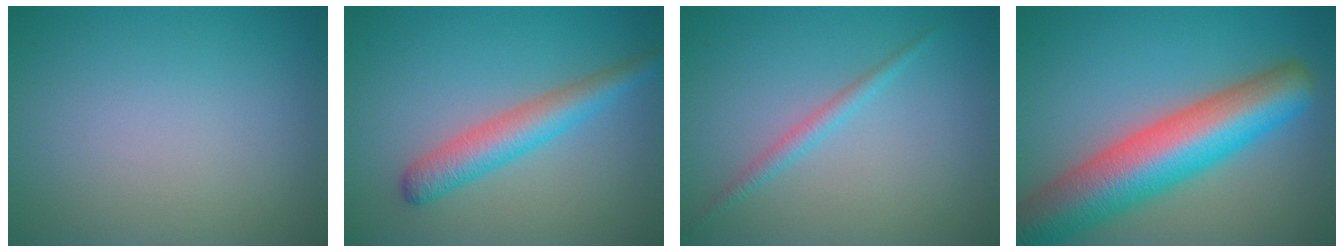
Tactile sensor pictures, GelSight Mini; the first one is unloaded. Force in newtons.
{"total": 4.0, "press": 4.0, "slide": 0.1}
{"total": 1.5, "press": 1.5, "slide": 0.1}
{"total": 11.3, "press": 11.3, "slide": 0.5}